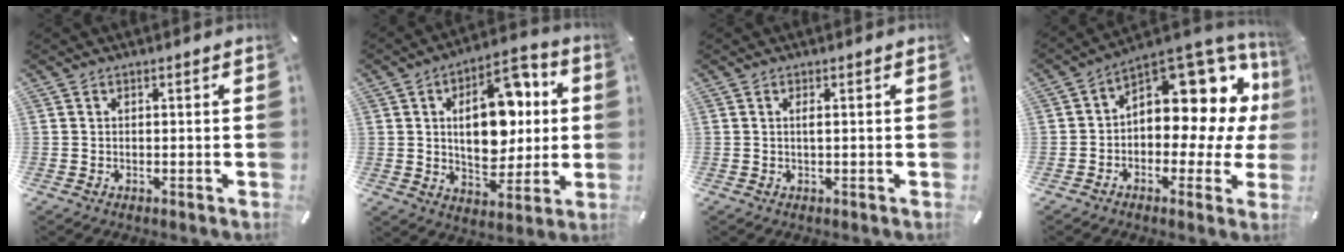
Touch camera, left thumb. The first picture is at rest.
{"total": 18.0, "force": [3.3, 11.2, 13.7], "torque": [-0.200, 0.002, 0.055]}
{"total": 1.1, "force": [0.1, 0.1, 1.1], "torque": [-0.023, -0.002, 0.002]}
{"total": 11.7, "force": [5.9, 7.0, 7.3], "torque": [-0.088, -0.077, 0.097]}